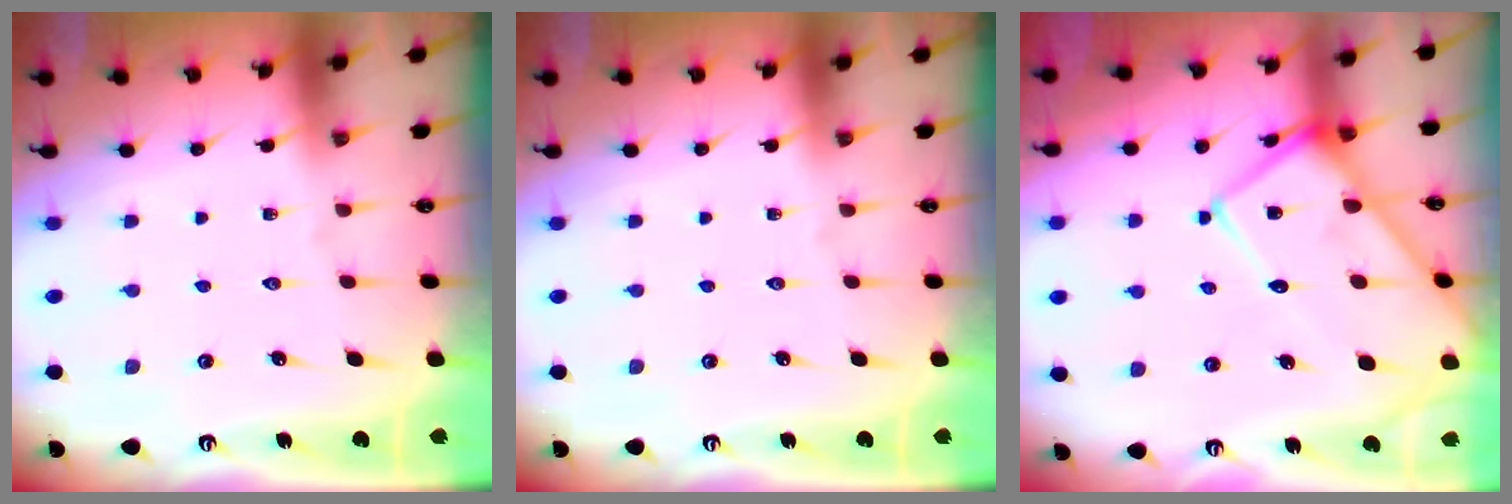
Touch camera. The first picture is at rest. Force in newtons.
{"total": 0.0}
{"total": 15.3, "press": 15.3, "slide": 1.4}